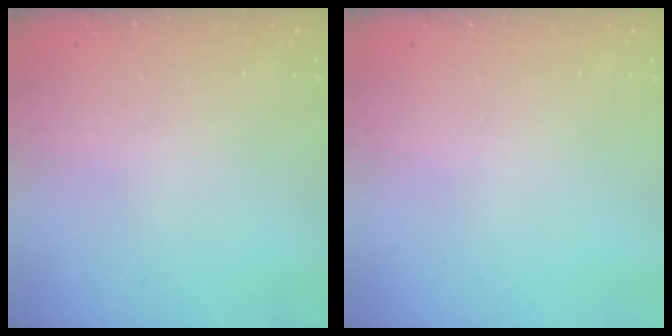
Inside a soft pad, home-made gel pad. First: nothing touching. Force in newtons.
{"total": 0.0}